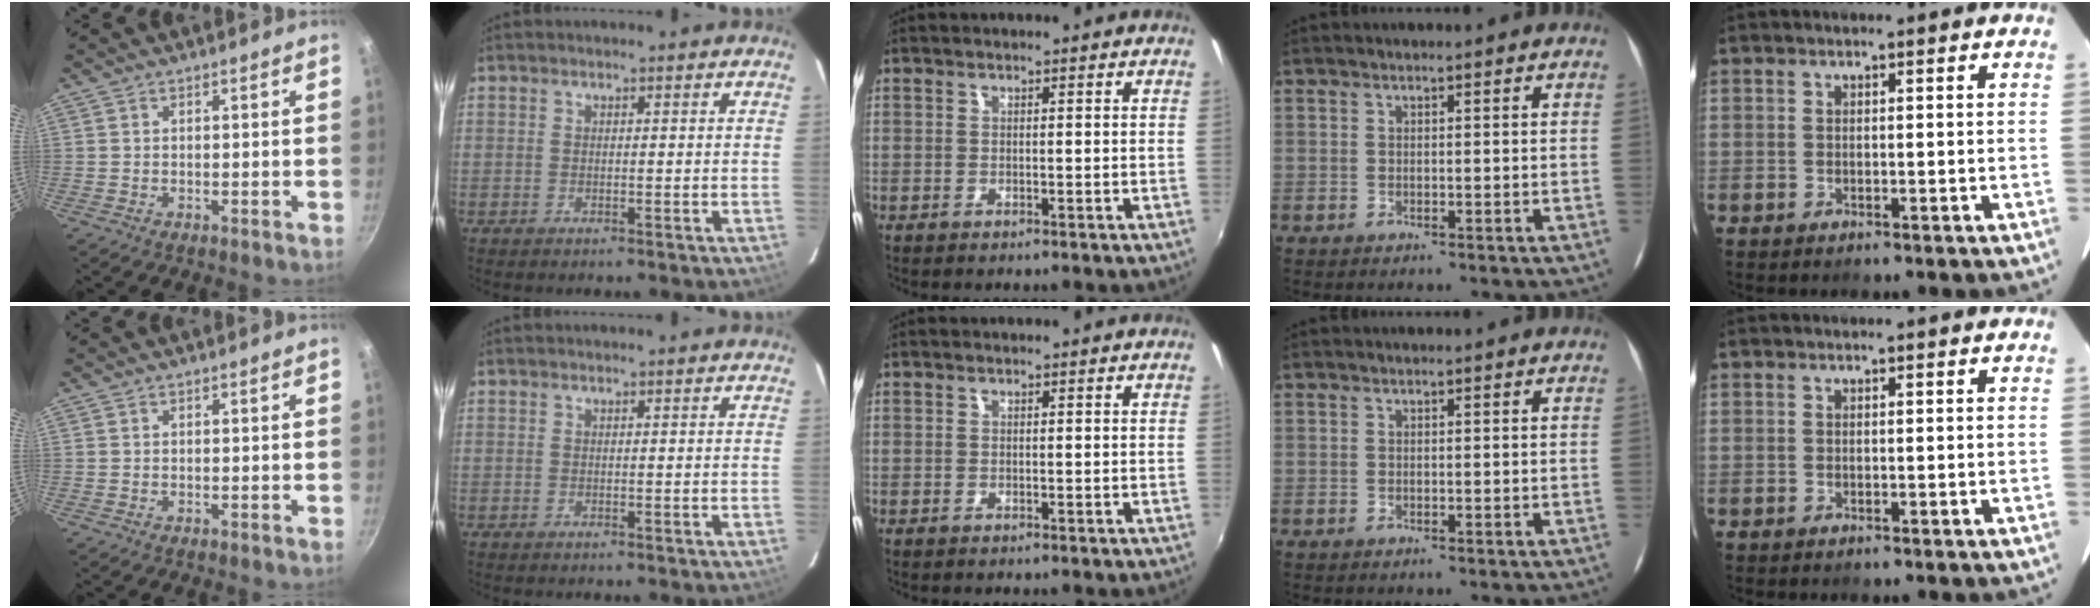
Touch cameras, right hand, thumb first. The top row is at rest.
{}